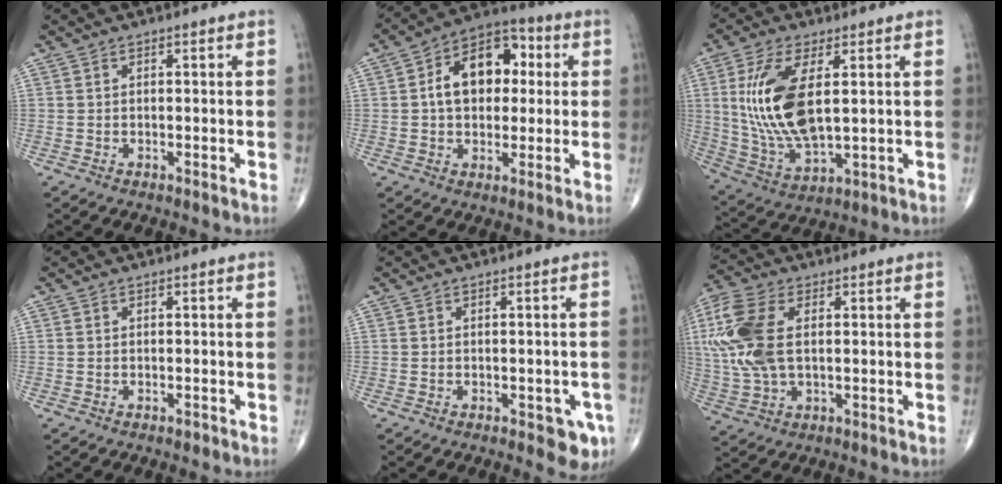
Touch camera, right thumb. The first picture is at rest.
{"total": 14.2, "force": [2.0, 9.5, 10.3], "torque": [-0.127, 0.024, 0.022]}
{"total": 16.0, "force": [2.9, 7.1, 14.1], "torque": [-0.295, -0.018, 0.068]}
{"total": 0.6, "force": [-0.4, 0.3, 0.3], "torque": [-0.003, 0.000, -0.006]}
{"total": 4.4, "force": [-1.9, 2.2, 3.4], "torque": [-0.018, 0.003, -0.019]}
{"total": 14.0, "force": [2.2, 7.8, 11.4], "torque": [-0.283, 0.008, 0.044]}